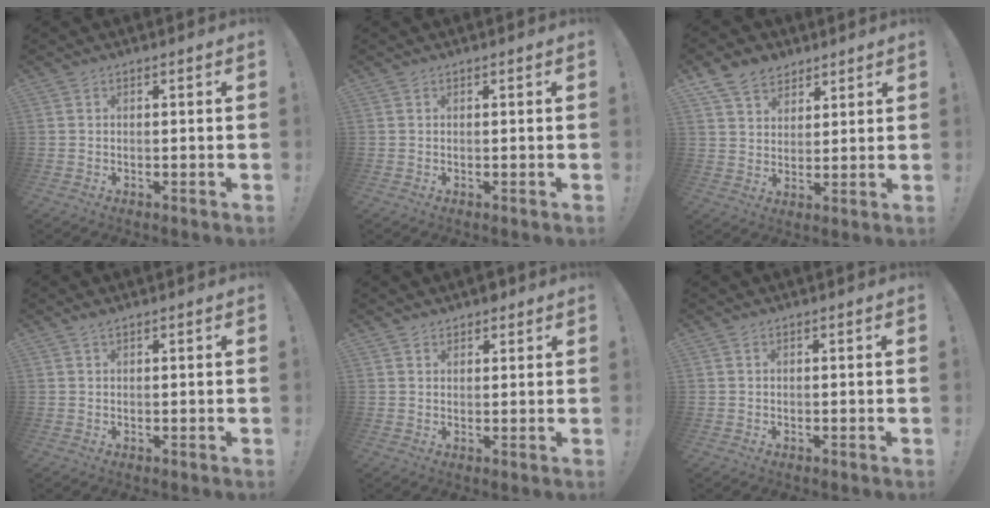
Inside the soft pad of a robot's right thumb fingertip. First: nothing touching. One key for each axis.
{"total": 0.0}
{"total": 9.0, "fx": 6.1, "fy": 6.2, "fz": 2.5, "tx": -0.045, "ty": -0.033, "tz": 0.121}
{"total": 1.0, "fx": 0.8, "fy": 0.1, "fz": 0.6, "tx": -0.011, "ty": 0.001, "tz": 0.014}
{"total": 2.4, "fx": 2.0, "fy": 1.2, "fz": 0.3, "tx": 0.013, "ty": -0.014, "tz": 0.036}
{"total": 0.0}